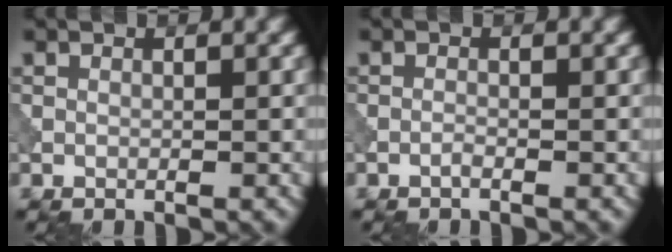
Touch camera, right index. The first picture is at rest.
{"total": 0.5, "force": [-0.4, 0.0, 0.3], "torque": [-0.007, 0.002, -0.011]}